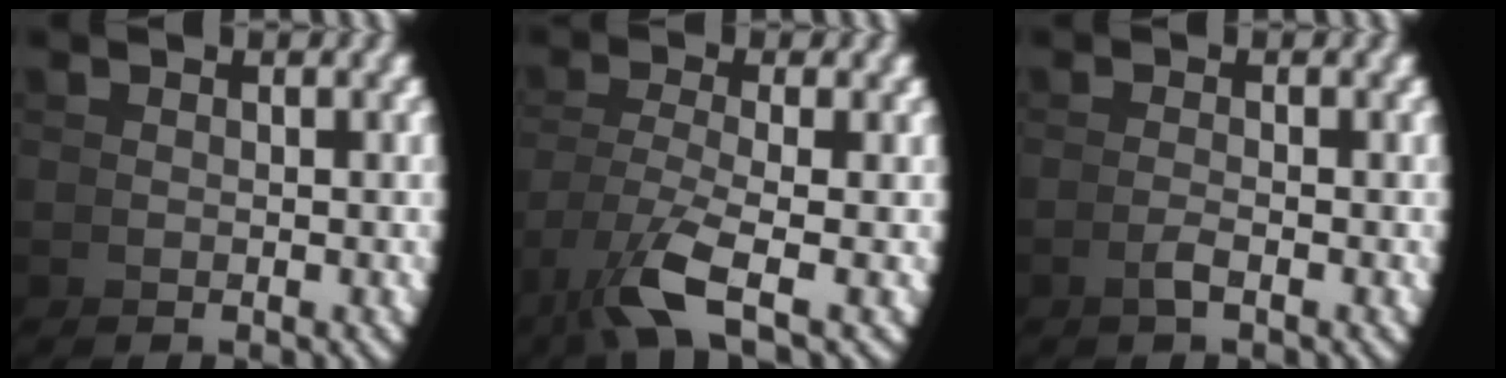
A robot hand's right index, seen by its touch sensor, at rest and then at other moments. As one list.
[{"total": 4.0, "force": [-1.0, 1.1, 3.8], "torque": [-0.083, -0.024, 0.000]}, {"total": 1.3, "force": [-0.5, -1.2, 0.5], "torque": [-0.003, 0.005, -0.009]}]